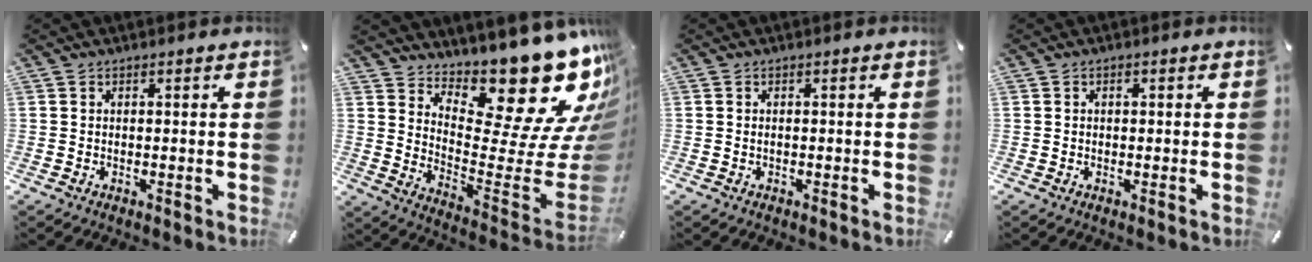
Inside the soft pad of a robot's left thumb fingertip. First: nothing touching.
{"total": 21.6, "force": [15.9, 7.2, 12.8], "torque": [-0.128, -0.151, 0.251]}
{"total": 0.6, "force": [-0.1, 0.4, 0.4], "torque": [-0.010, 0.000, -0.003]}
{"total": 0.8, "force": [0.2, 0.6, 0.5], "torque": [-0.011, 0.003, 0.002]}